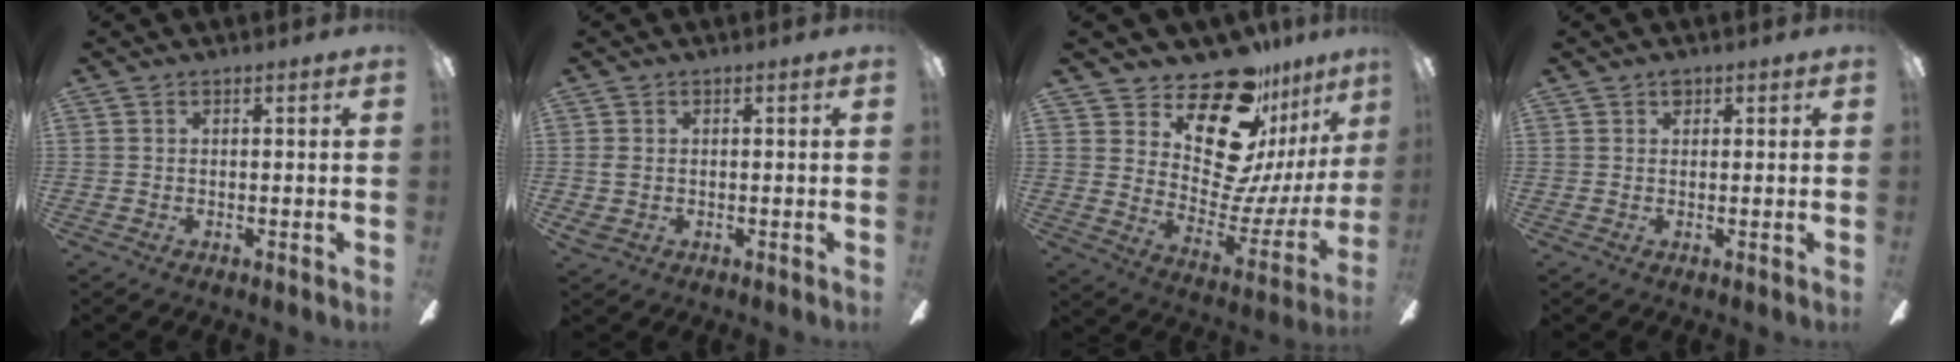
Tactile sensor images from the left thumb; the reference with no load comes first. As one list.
[{"total": 2.2, "force": [-0.3, 1.5, 1.5], "torque": [-0.029, 0.007, -0.006]}, {"total": 22.7, "force": [16.3, 10.0, 12.2], "torque": [-0.188, -0.129, 0.288]}, {"total": 1.6, "force": [0.8, 1.1, 0.7], "torque": [0.000, -0.003, 0.011]}]